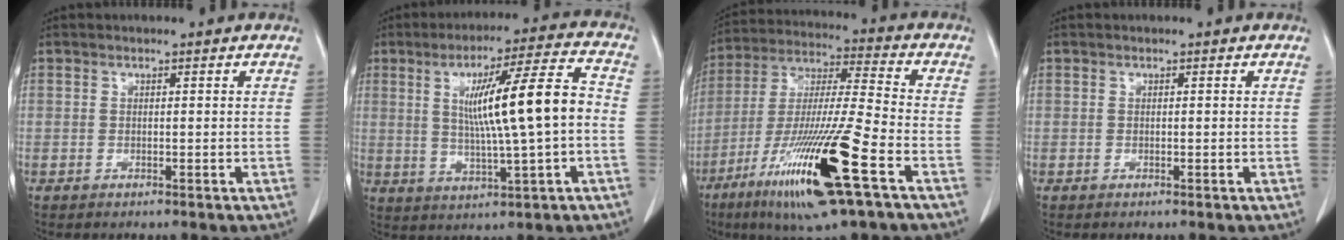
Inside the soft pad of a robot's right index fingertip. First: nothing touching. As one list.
[{"total": 13.6, "force": [0.5, 0.3, 13.6], "torque": [-0.222, 0.011, 0.012]}, {"total": 20.0, "force": [-9.5, 0.6, 17.6], "torque": [-0.351, -0.041, -0.174]}, {"total": 0.0}]